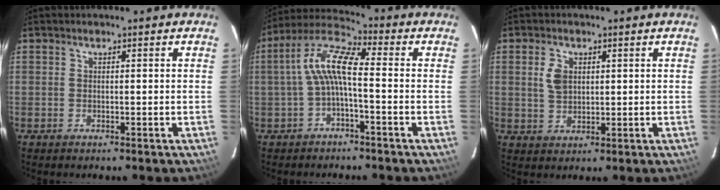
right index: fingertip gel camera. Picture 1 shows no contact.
{"total": 8.5, "force": [-1.2, 2.2, 8.1], "torque": [-0.178, 0.023, -0.026]}
{"total": 4.4, "force": [1.2, 3.1, 2.9], "torque": [-0.057, 0.007, 0.026]}